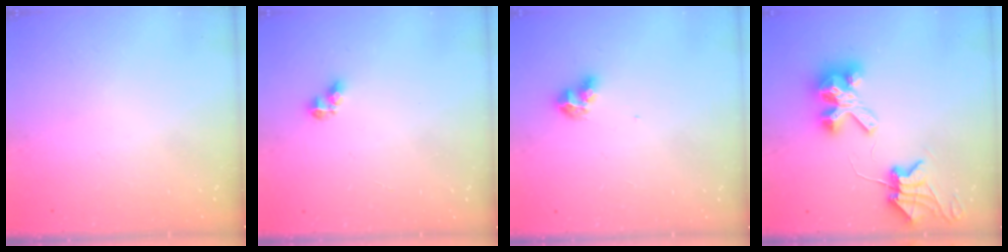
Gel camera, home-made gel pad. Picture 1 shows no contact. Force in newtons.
{"total": 4.9, "press": 4.8, "slide": 0.6}
{"total": 7.9, "press": 7.9, "slide": 0.6}
{"total": 8.5, "press": 8.5, "slide": 0.9}